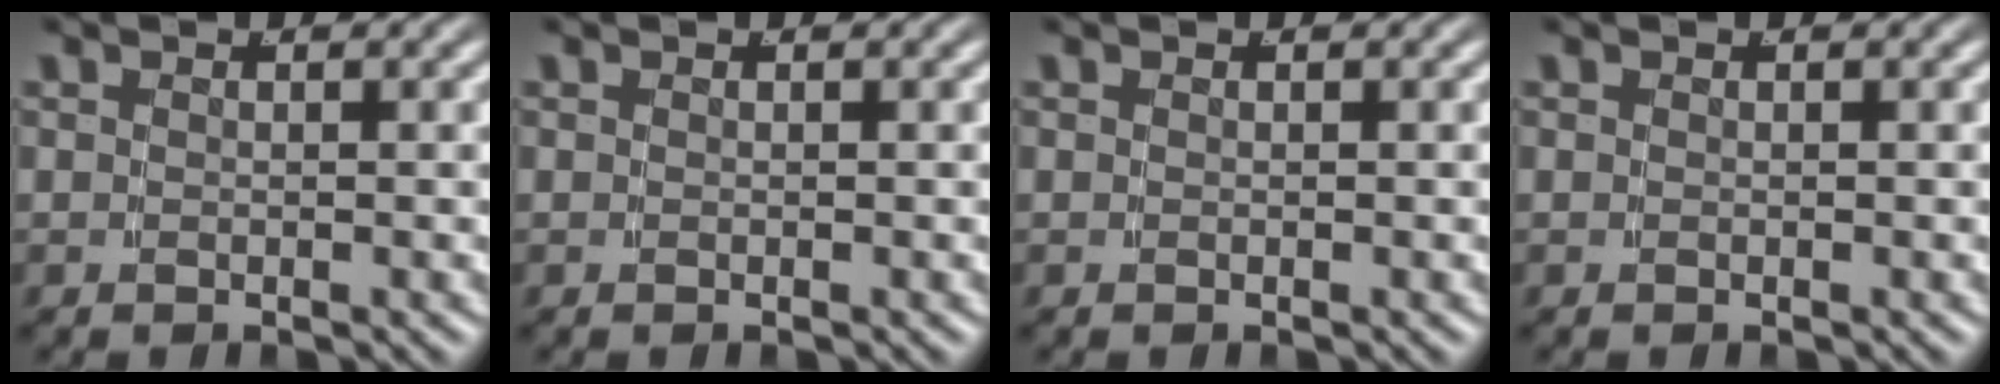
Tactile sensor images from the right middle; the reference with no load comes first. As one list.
[{"total": 0.0}, {"total": 0.0}, {"total": 0.0}]